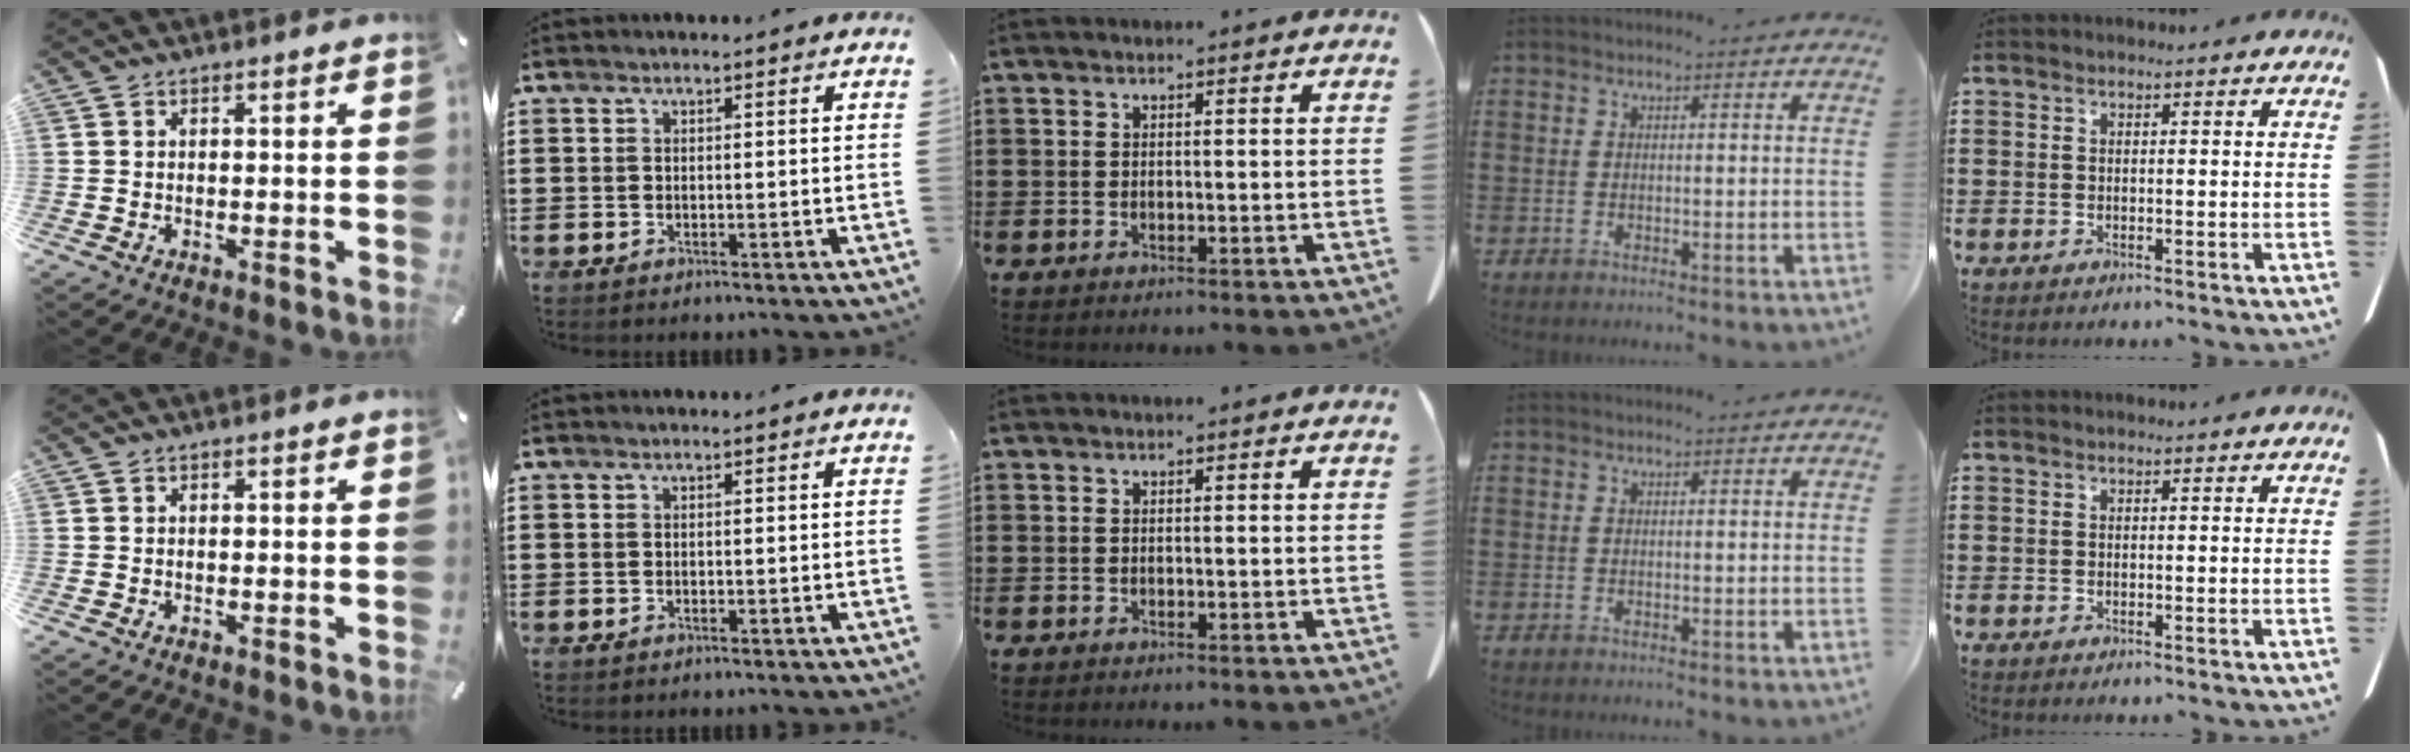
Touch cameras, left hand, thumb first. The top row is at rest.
{}